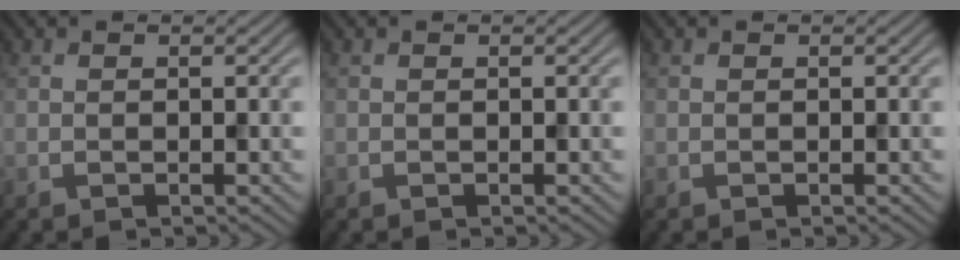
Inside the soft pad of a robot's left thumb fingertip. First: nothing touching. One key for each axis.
{"total": 0.0}
{"total": 0.0}